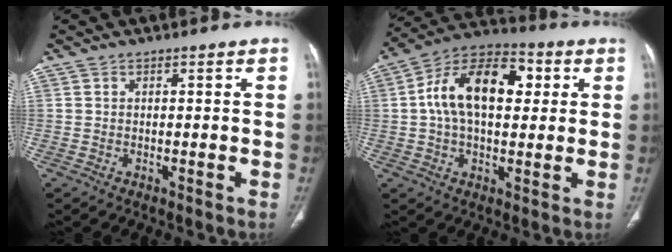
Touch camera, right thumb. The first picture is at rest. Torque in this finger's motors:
{"motor_torque": [0.51, 0.51, 0.46, -0.34, 0.35]}